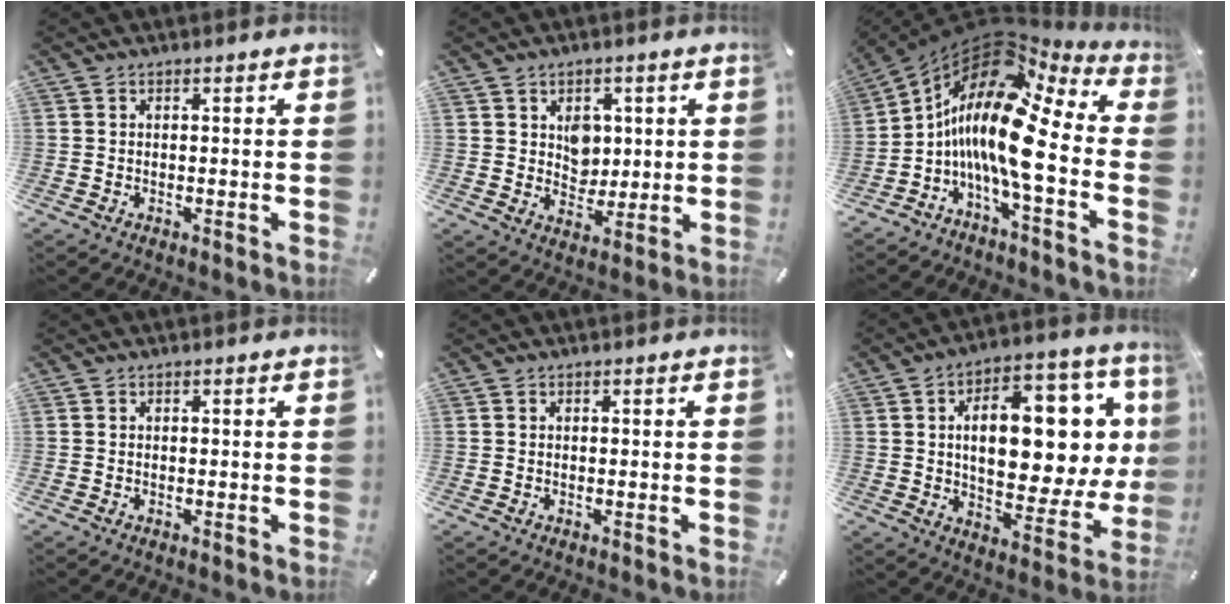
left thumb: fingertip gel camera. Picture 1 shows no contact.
{"total": 6.2, "force": [1.8, 5.4, 2.5], "torque": [-0.015, -0.008, 0.025]}
{"total": 17.0, "force": [-2.9, 6.0, 15.6], "torque": [-0.325, -0.025, -0.067]}
{"total": 0.0}
{"total": 0.0}
{"total": 21.6, "force": [5.3, 11.0, 17.8], "torque": [-0.250, -0.031, 0.085]}